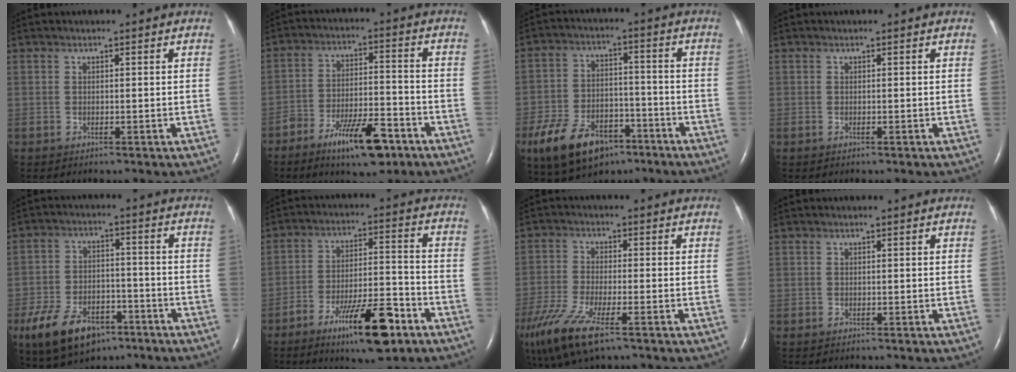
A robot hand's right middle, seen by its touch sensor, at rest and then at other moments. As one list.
[{"total": 10.4, "force": [-6.6, 2.9, 7.5], "torque": [-0.128, 0.001, -0.107]}, {"total": 13.1, "force": [-7.8, 7.1, 7.7], "torque": [-0.152, 0.002, -0.129]}, {"total": 0.0}, {"total": 12.0, "force": [-7.1, 6.5, 7.2], "torque": [-0.142, -0.001, -0.115]}, {"total": 12.6, "force": [-7.6, 2.6, 9.8], "torque": [-0.161, -0.003, -0.119]}, {"total": 13.2, "force": [-8.3, 3.5, 9.7], "torque": [-0.220, -0.037, -0.151]}, {"total": 0.0}]